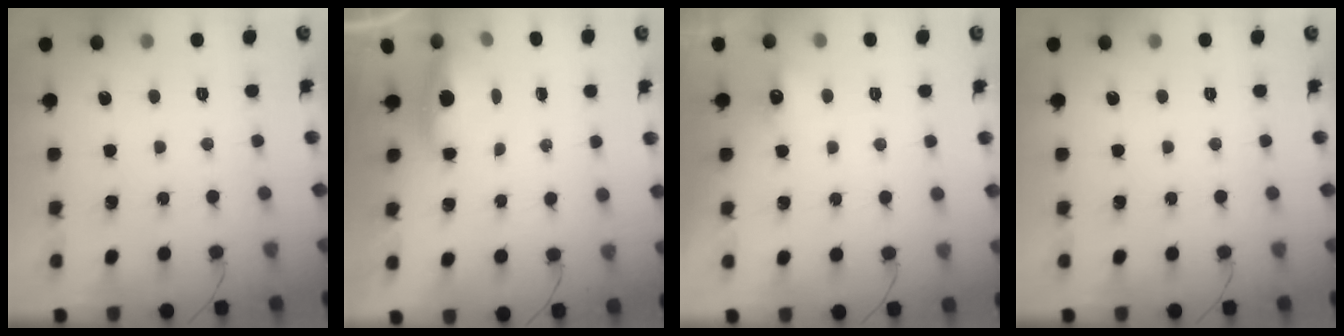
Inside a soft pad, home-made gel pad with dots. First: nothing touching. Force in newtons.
{"total": 3.5, "press": 3.3, "slide": 0.9}
{"total": 4.8, "press": 4.3, "slide": 2.3}
{"total": 0.0}